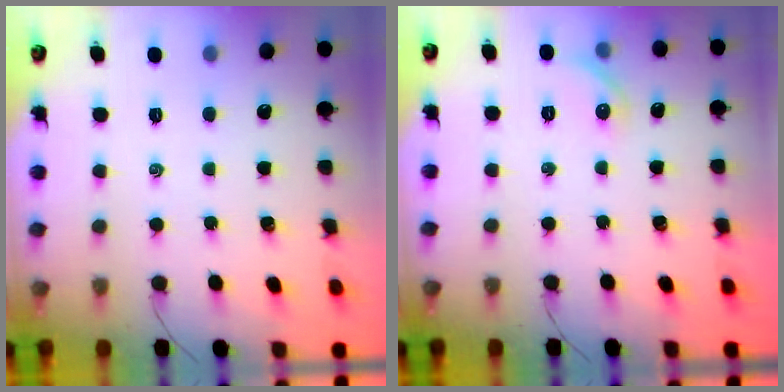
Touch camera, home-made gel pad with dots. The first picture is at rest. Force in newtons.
{"total": 5.8, "press": 5.6, "slide": 1.2}